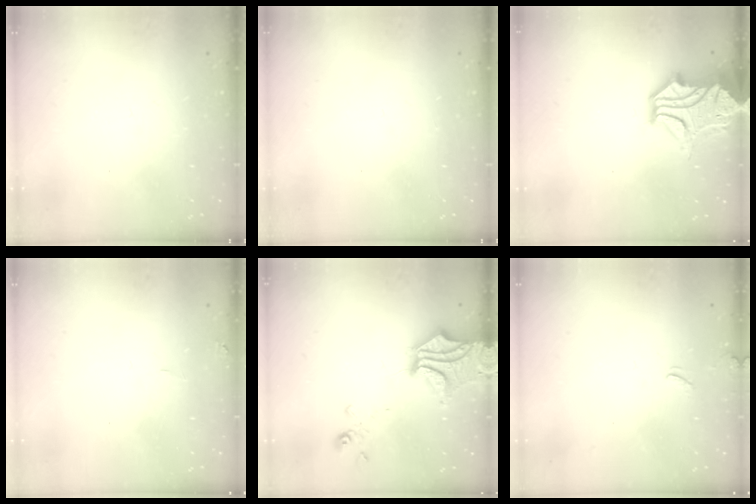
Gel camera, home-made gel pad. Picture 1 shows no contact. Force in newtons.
{"total": 0.0}
{"total": 10.5, "press": 10.2, "slide": 2.5}
{"total": 2.6, "press": 2.5, "slide": 0.5}
{"total": 5.8, "press": 5.2, "slide": 2.7}
{"total": 3.2, "press": 3.2, "slide": 0.5}